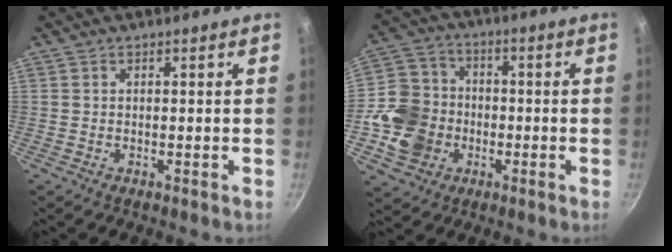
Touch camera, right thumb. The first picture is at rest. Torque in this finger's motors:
{"motor_torque": [1.50, 1.43, 0.78, -0.15, 0.06]}